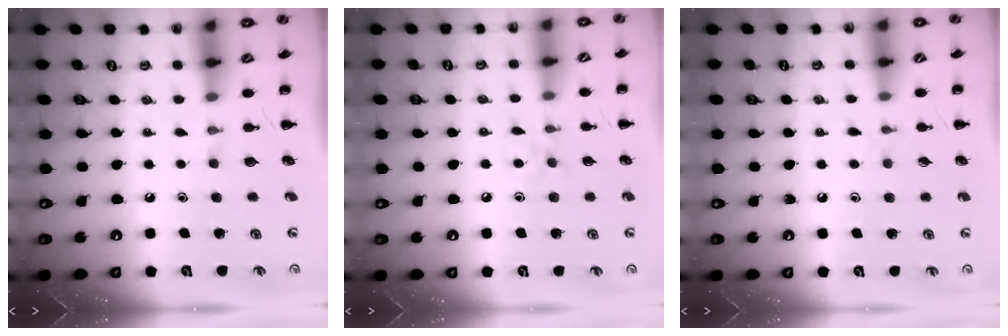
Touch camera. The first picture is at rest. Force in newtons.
{"total": 4.3, "press": 4.1, "slide": 1.2}
{"total": 4.4, "press": 4.1, "slide": 1.6}